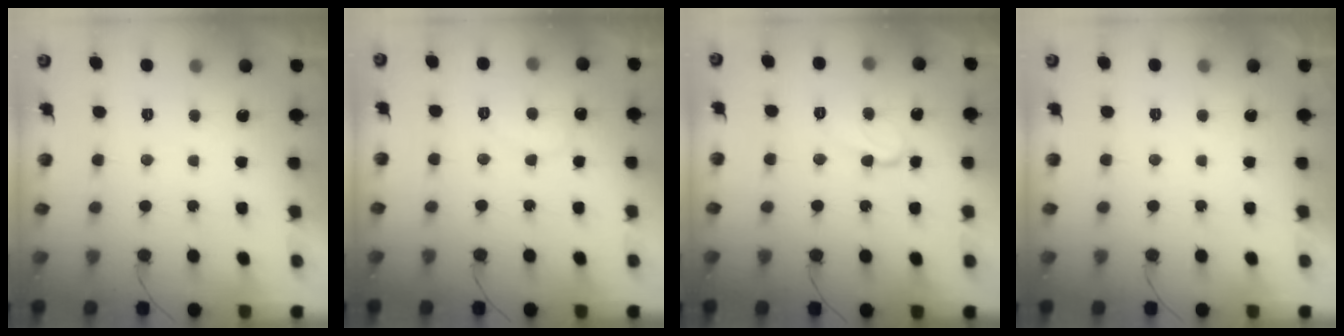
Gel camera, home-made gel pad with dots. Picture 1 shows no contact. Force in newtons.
{"total": 7.4, "press": 7.4, "slide": 0.5}
{"total": 9.1, "press": 9.0, "slide": 1.1}
{"total": 1.8, "press": 1.8, "slide": 0.0}